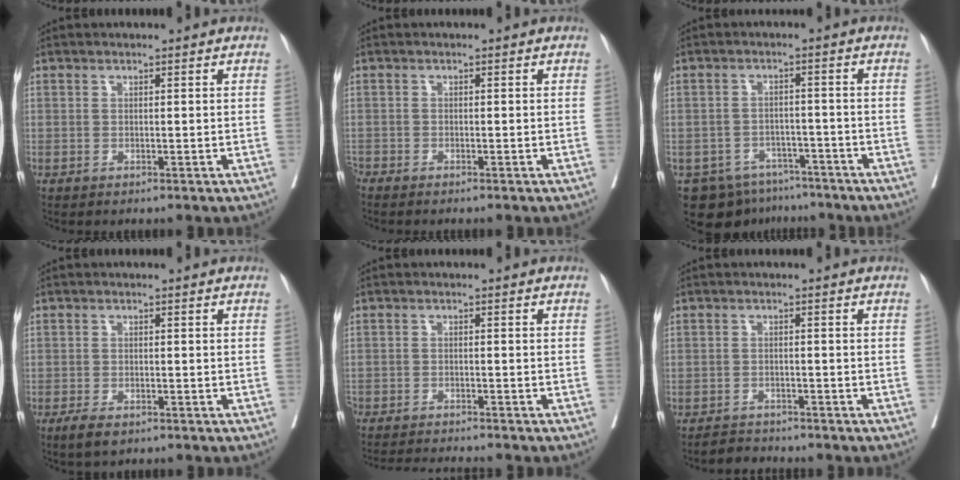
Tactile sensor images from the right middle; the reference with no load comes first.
{"total": 1.4, "force": [-1.4, -0.2, 0.2], "torque": [-0.004, -0.002, -0.030]}
{"total": 8.4, "force": [-6.5, 5.1, 1.6], "torque": [-0.020, 0.009, -0.087]}
{"total": 2.9, "force": [-1.9, 1.1, 2.0], "torque": [-0.041, -0.005, -0.029]}
{"total": 7.2, "force": [-6.9, -0.2, 2.3], "torque": [-0.023, -0.016, -0.109]}
{"total": 2.3, "force": [-2.2, 0.4, -0.5], "torque": [0.004, -0.009, -0.038]}